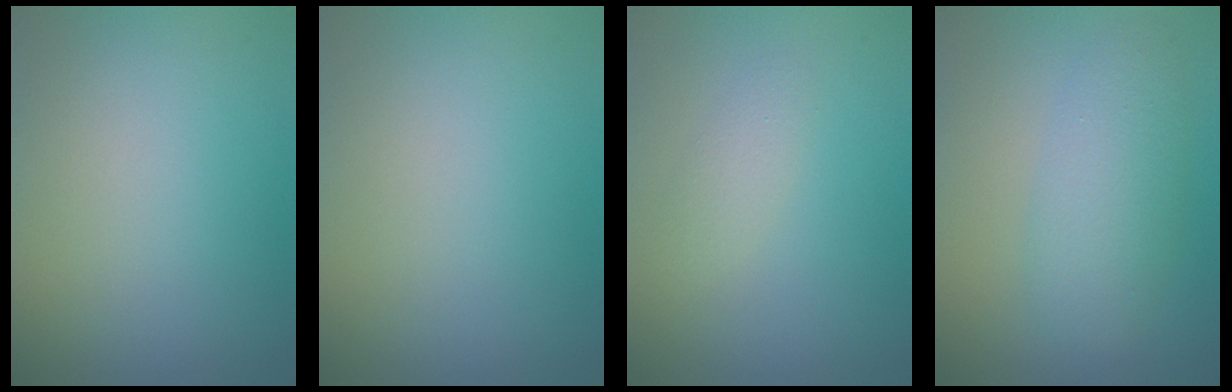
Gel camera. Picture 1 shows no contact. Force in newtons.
{"total": 0.0}
{"total": 1.4, "press": 1.4, "slide": 0.1}
{"total": 4.1, "press": 4.1, "slide": 0.2}